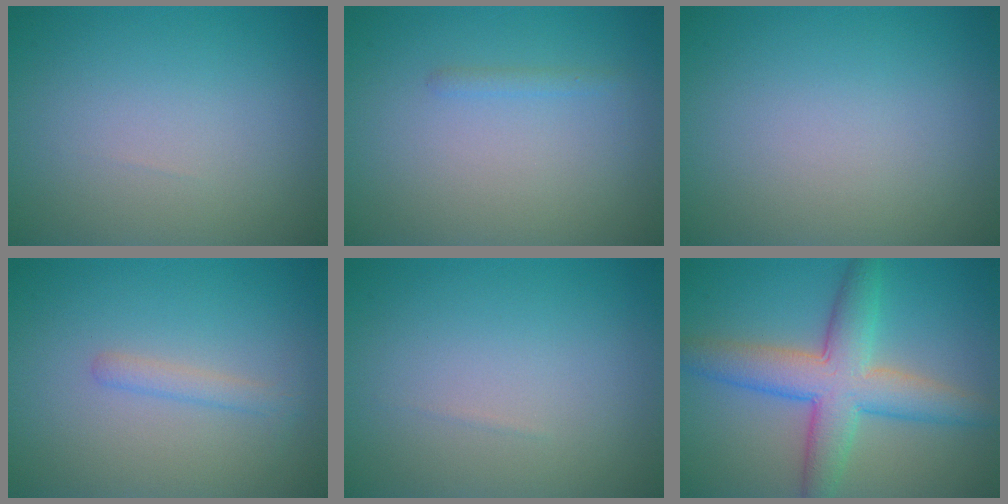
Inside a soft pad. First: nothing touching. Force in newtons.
{"total": 0.7, "press": 0.7, "slide": 0.0}
{"total": 0.0}
{"total": 1.4, "press": 1.4, "slide": 0.1}
{"total": 0.0}
{"total": 6.9, "press": 6.9, "slide": 0.2}